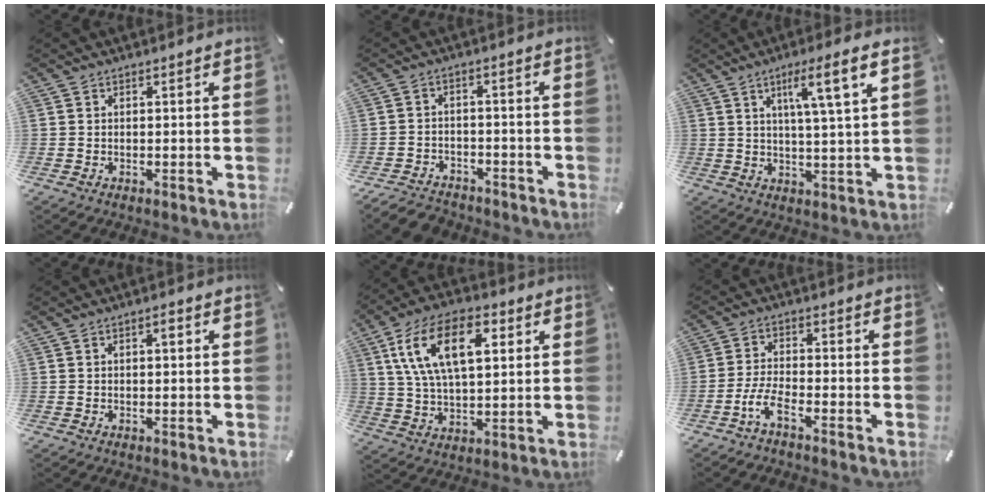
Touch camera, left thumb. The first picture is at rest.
{"total": 4.5, "force": [-3.8, 2.2, 0.9], "torque": [-0.025, 0.018, -0.078]}
{"total": 8.9, "force": [3.9, -0.1, 8.0], "torque": [-0.140, -0.005, 0.055]}
{"total": 1.6, "force": [0.3, 0.7, 1.4], "torque": [-0.027, 0.006, 0.004]}
{"total": 16.3, "force": [6.0, 8.7, 12.4], "torque": [-0.265, 0.007, 0.098]}
{"total": 6.0, "force": [-3.7, 2.0, 4.3], "torque": [-0.103, 0.002, -0.071]}